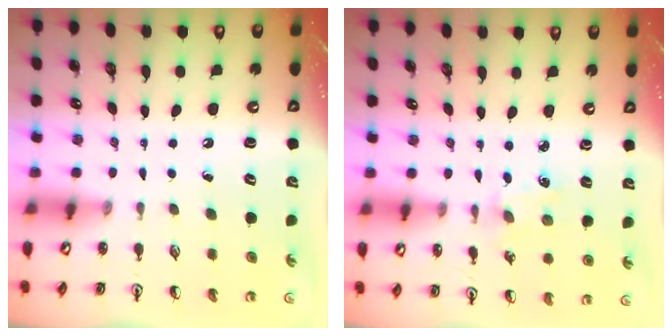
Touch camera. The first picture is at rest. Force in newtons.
{"total": 1.3, "press": 1.3, "slide": 0.2}